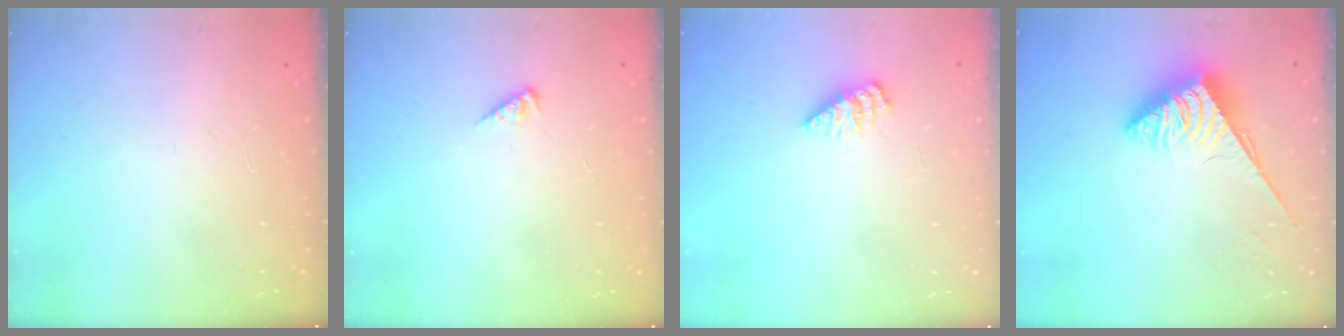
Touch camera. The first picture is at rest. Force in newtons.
{"total": 2.8, "press": 2.8, "slide": 0.6}
{"total": 2.5, "press": 2.5, "slide": 0.3}
{"total": 3.8, "press": 3.8, "slide": 0.6}